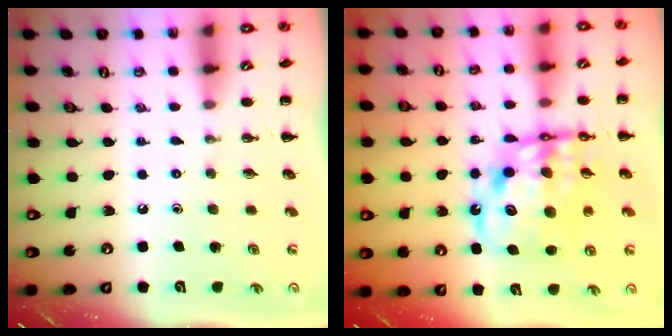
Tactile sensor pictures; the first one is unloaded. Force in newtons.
{"total": 14.5, "press": 14.1, "slide": 3.6}